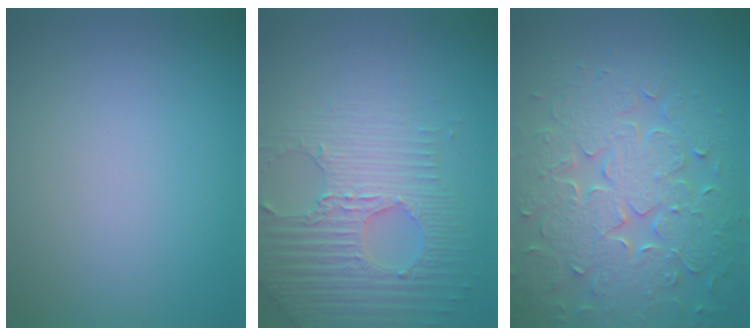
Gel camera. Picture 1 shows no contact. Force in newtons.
{"total": 4.7, "press": 4.2, "slide": 2.1}
{"total": 8.3, "press": 6.3, "slide": 5.5}